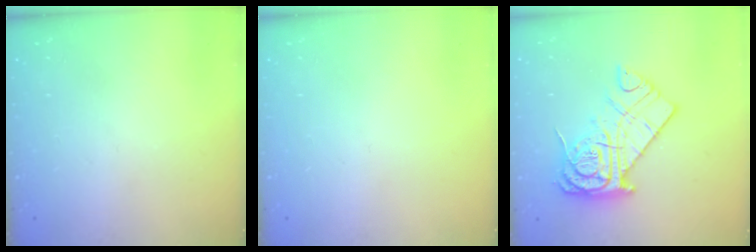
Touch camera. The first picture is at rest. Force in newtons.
{"total": 0.0}
{"total": 16.8, "press": 16.7, "slide": 1.7}